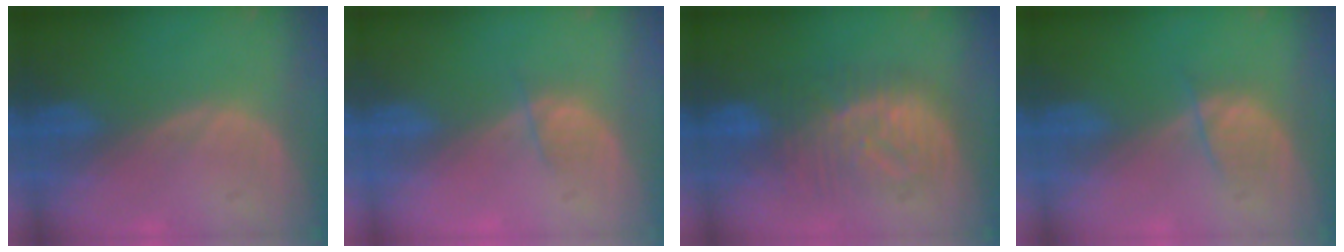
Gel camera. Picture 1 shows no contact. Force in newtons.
{"total": 1.9, "press": 1.7, "slide": 0.8}
{"total": 8.5, "press": 8.5, "slide": 0.2}
{"total": 2.1, "press": 2.1, "slide": 0.3}